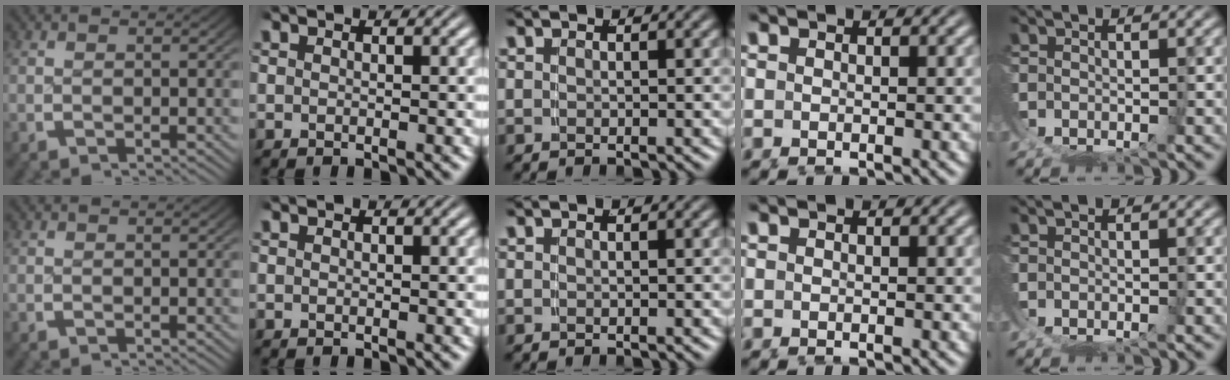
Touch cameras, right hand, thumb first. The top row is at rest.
{}